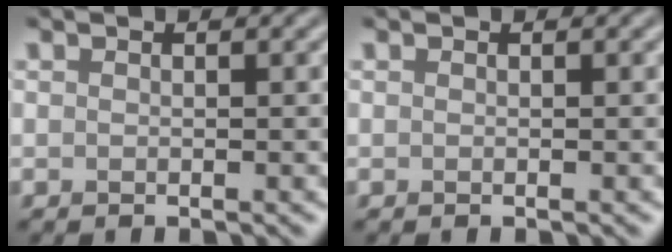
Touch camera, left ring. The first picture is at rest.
{"total": 0.0}